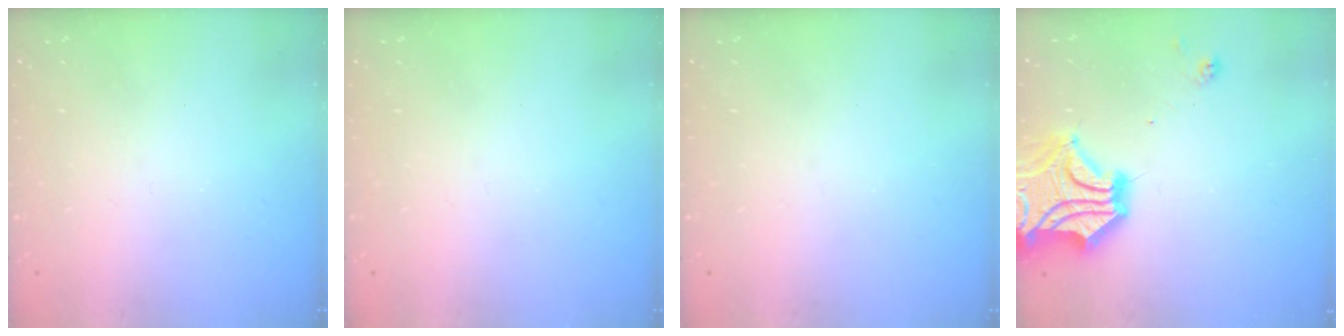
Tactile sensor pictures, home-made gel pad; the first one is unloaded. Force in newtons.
{"total": 0.0}
{"total": 0.0}
{"total": 10.9, "press": 10.7, "slide": 2.4}